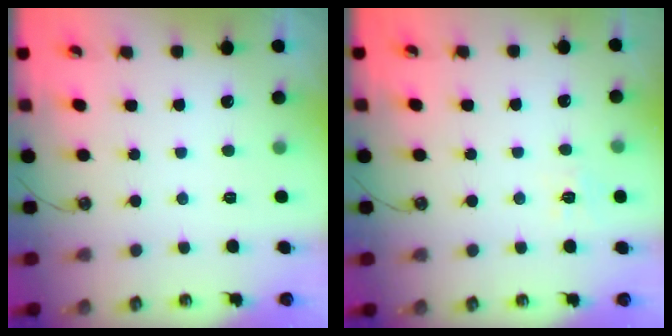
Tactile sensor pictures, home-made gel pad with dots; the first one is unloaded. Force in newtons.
{"total": 6.5, "press": 6.4, "slide": 0.6}